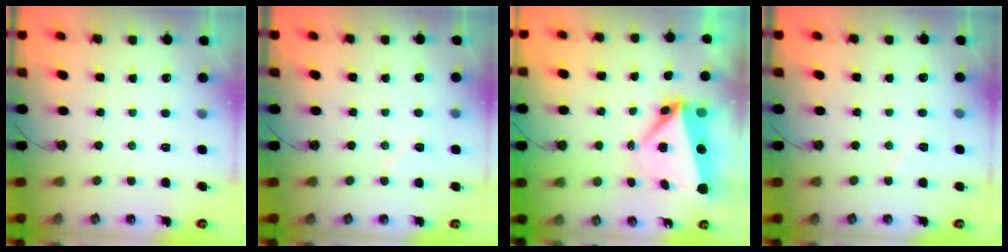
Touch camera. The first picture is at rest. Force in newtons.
{"total": 5.2, "press": 5.0, "slide": 1.4}
{"total": 6.8, "press": 6.6, "slide": 1.7}
{"total": 4.6, "press": 4.3, "slide": 1.7}